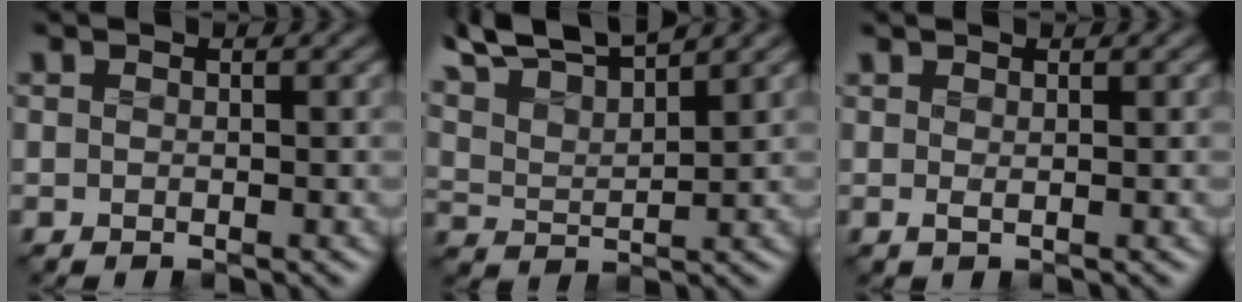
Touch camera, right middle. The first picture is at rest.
{"total": 7.7, "force": [6.5, 1.5, 3.7], "torque": [-0.082, 0.019, 0.106]}
{"total": 0.6, "force": [0.4, 0.0, 0.5], "torque": [-0.015, -0.002, 0.009]}